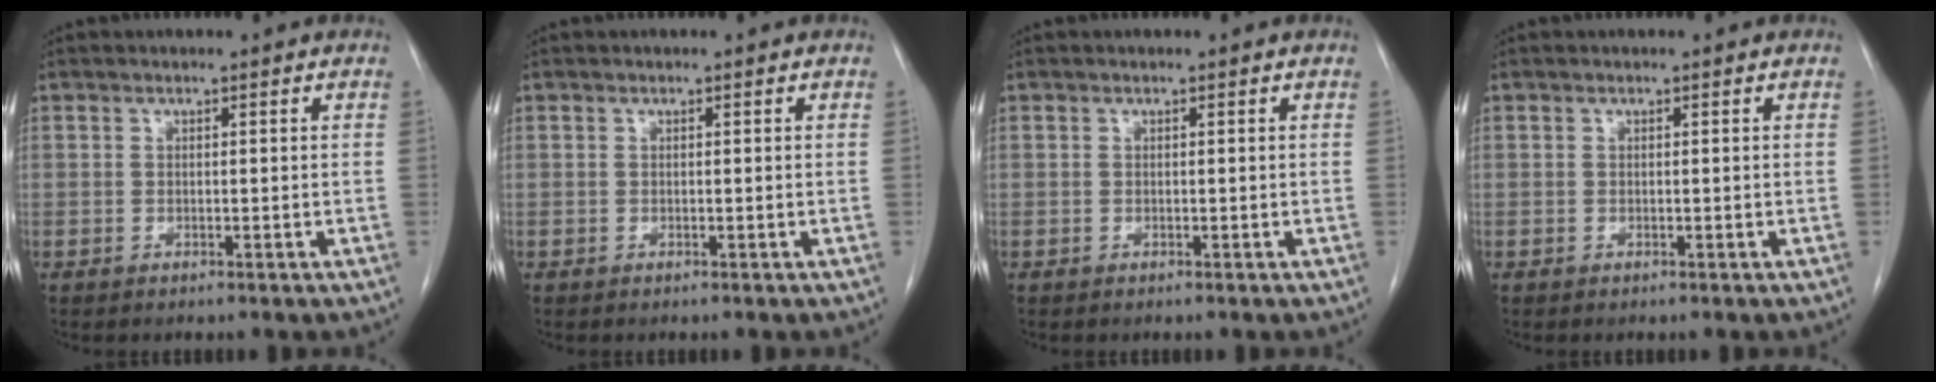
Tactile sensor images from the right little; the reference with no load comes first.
{"total": 0.0}
{"total": 0.0}
{"total": 0.0}